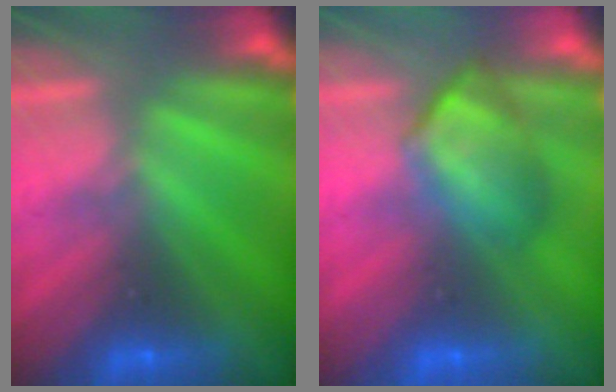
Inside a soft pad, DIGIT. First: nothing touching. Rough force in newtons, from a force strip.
{"total": 4.8}